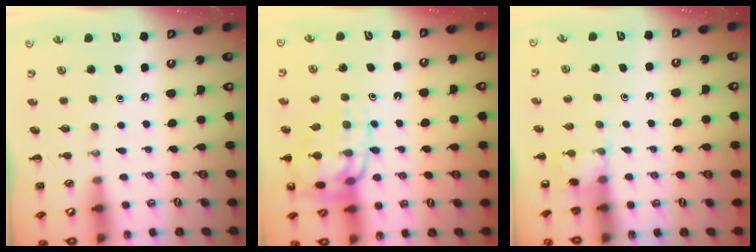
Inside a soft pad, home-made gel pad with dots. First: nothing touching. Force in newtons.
{"total": 15.3, "press": 15.2, "slide": 1.9}
{"total": 4.6, "press": 4.4, "slide": 1.4}